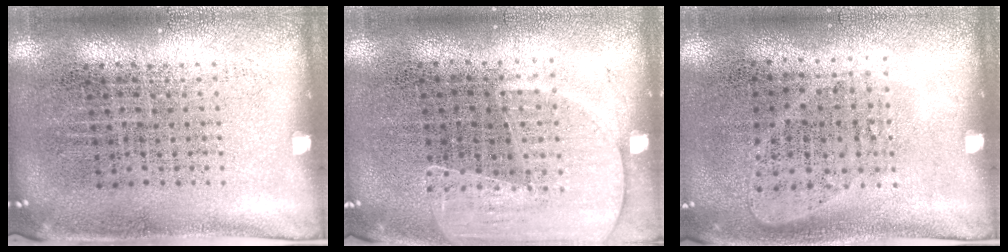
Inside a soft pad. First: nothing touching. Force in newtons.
{"total": 1.6, "press": 1.4, "slide": 0.7}
{"total": 0.9, "press": 0.8, "slide": 0.4}